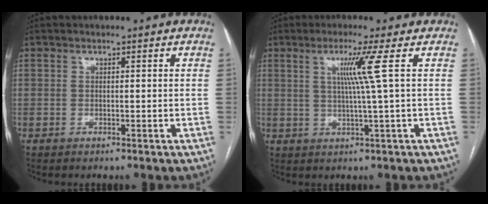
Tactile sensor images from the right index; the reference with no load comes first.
{"total": 5.4, "force": [1.4, -2.0, 4.9], "torque": [-0.095, -0.004, 0.029]}